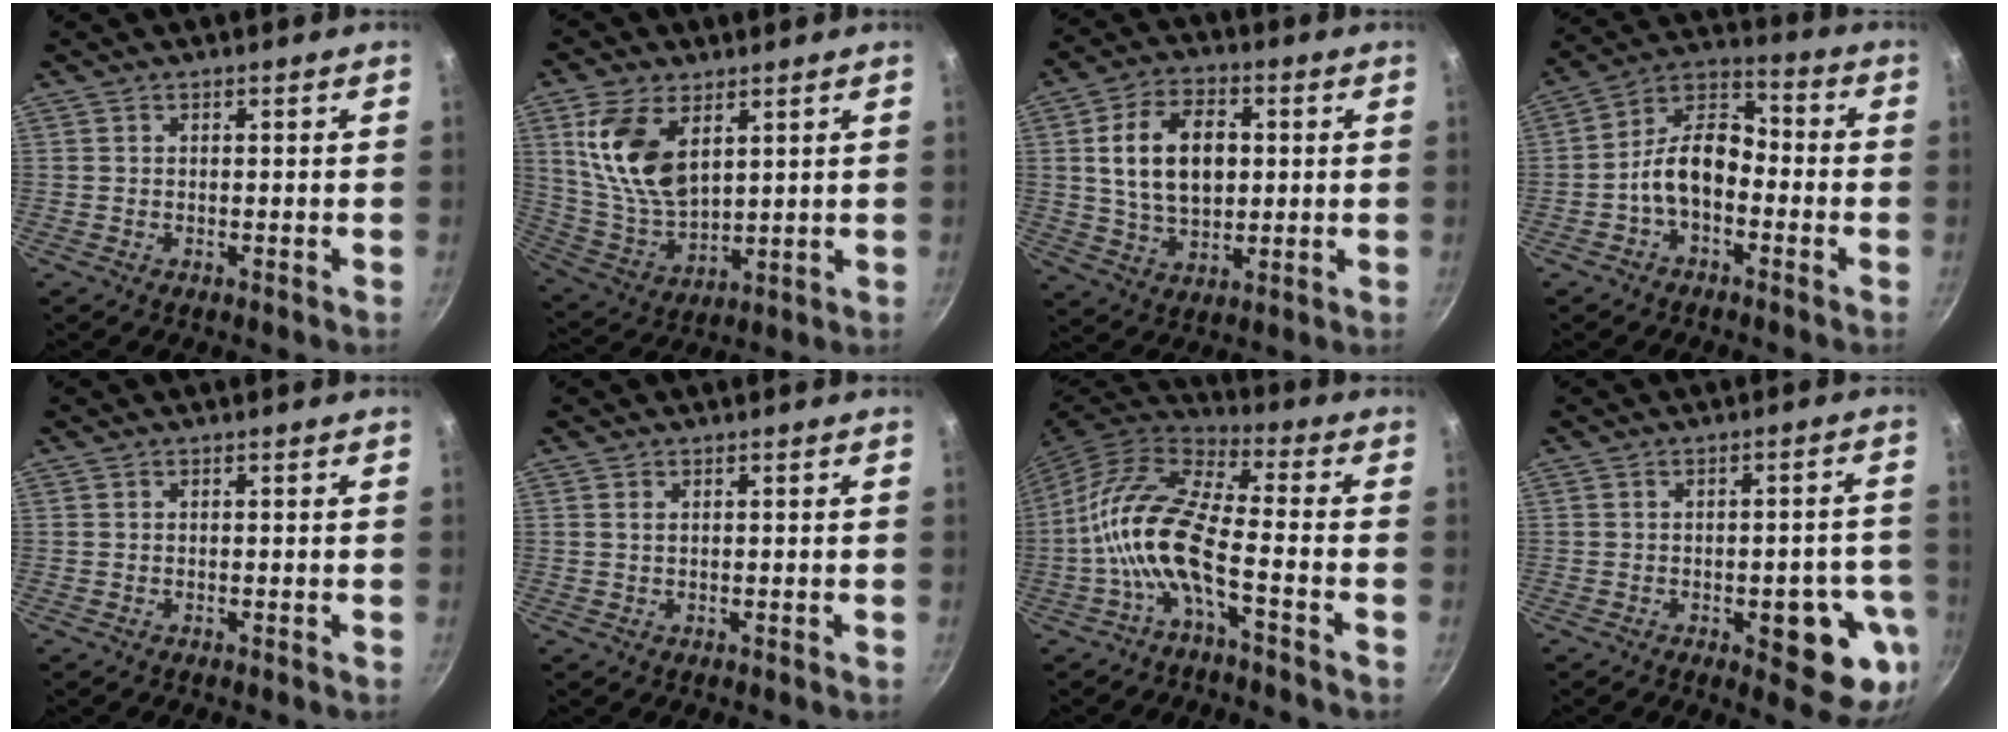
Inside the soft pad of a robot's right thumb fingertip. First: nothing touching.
{"total": 14.3, "force": [5.3, 8.1, 10.6], "torque": [-0.194, -0.031, 0.116]}
{"total": 14.2, "force": [2.0, 9.2, 10.7], "torque": [-0.162, 0.003, 0.035]}
{"total": 11.1, "force": [-3.0, 7.0, 8.1], "torque": [-0.119, 0.054, -0.073]}
{"total": 0.0}
{"total": 1.0, "force": [0.3, 0.6, 0.7], "torque": [-0.013, 0.002, 0.006]}
{"total": 13.5, "force": [-4.3, 4.6, 12.0], "torque": [-0.243, 0.043, -0.095]}
{"total": 11.8, "force": [-3.9, 4.9, 10.0], "torque": [-0.080, 0.013, -0.047]}